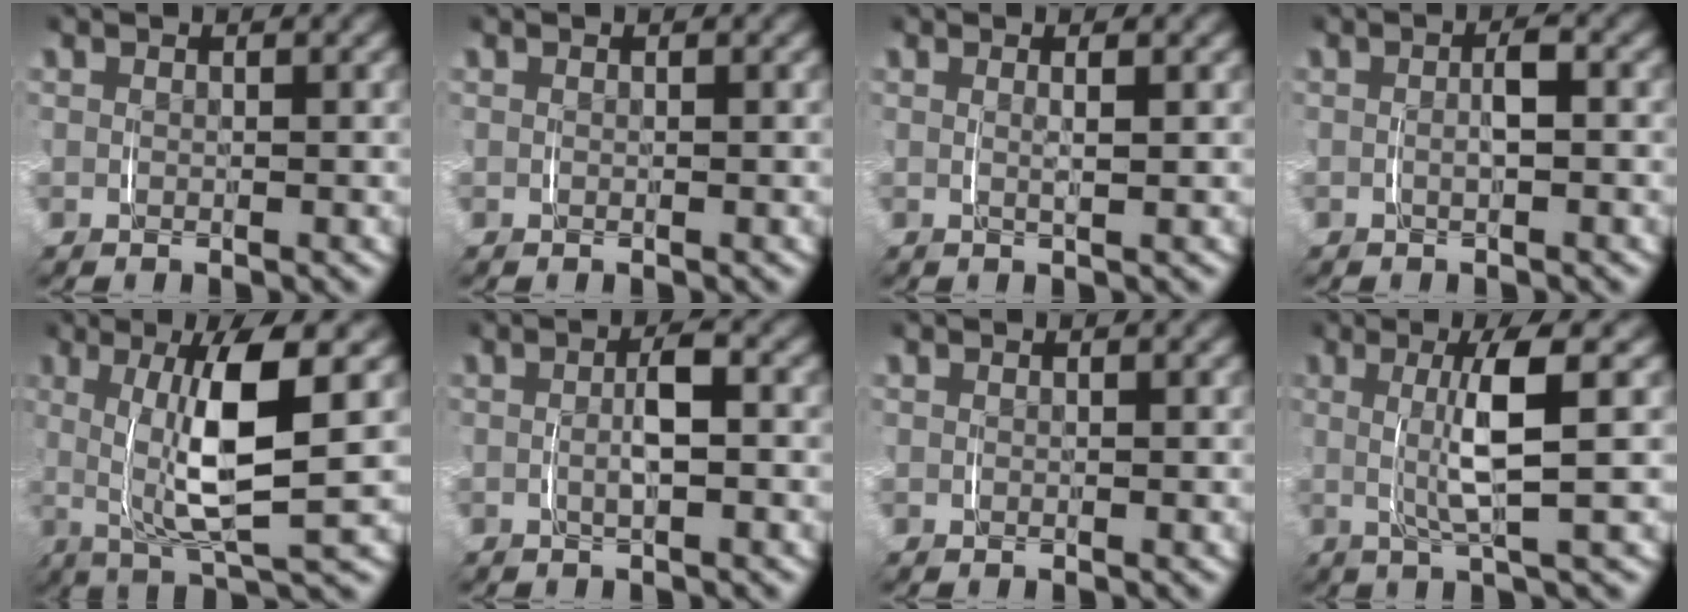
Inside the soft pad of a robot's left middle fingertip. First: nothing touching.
{"total": 0.0}
{"total": 1.2, "force": [0.5, -0.3, 1.0], "torque": [-0.014, -0.004, 0.012]}
{"total": 1.7, "force": [-0.3, 0.5, 1.6], "torque": [-0.026, 0.000, -0.004]}
{"total": 7.4, "force": [1.1, 1.6, 7.1], "torque": [-0.125, 0.002, 0.016]}
{"total": 2.3, "force": [-0.5, 0.6, 2.2], "torque": [-0.038, 0.000, -0.005]}
{"total": 0.0}
{"total": 4.5, "force": [0.5, -0.1, 4.5], "torque": [-0.079, -0.001, 0.006]}